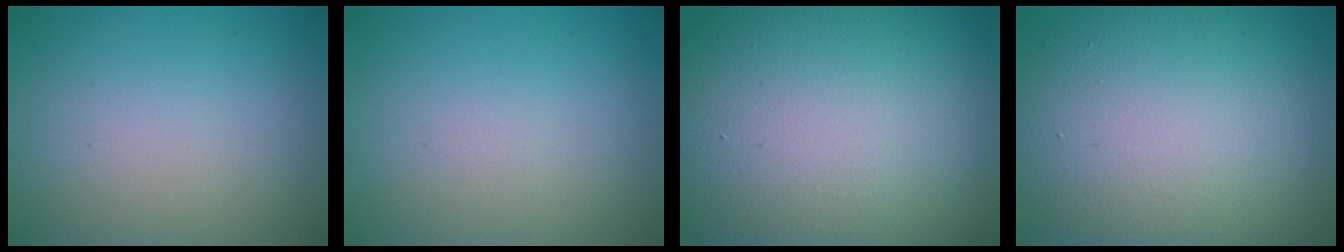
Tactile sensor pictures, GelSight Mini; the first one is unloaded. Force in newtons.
{"total": 0.0}
{"total": 20.0, "press": 20.0, "slide": 0.5}
{"total": 14.8, "press": 14.8, "slide": 1.2}